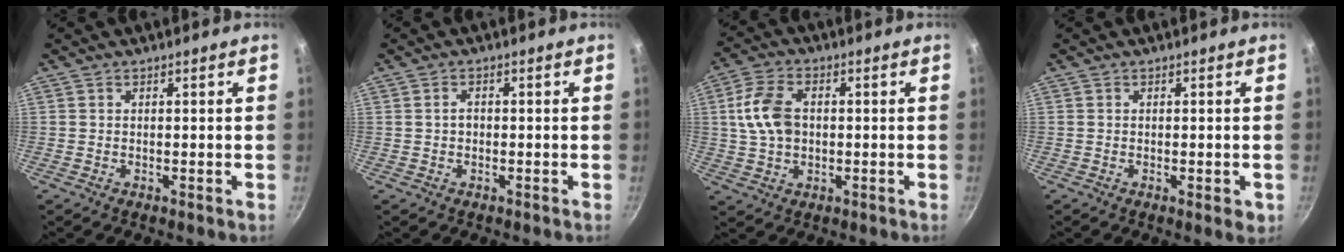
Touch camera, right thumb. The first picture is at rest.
{"total": 1.4, "force": [-0.1, 1.1, 0.9], "torque": [-0.013, 0.008, -0.003]}
{"total": 9.3, "force": [0.8, 6.4, 6.7], "torque": [-0.121, 0.014, 0.011]}
{"total": 2.6, "force": [-0.7, 1.0, 2.3], "torque": [-0.030, -0.007, -0.010]}